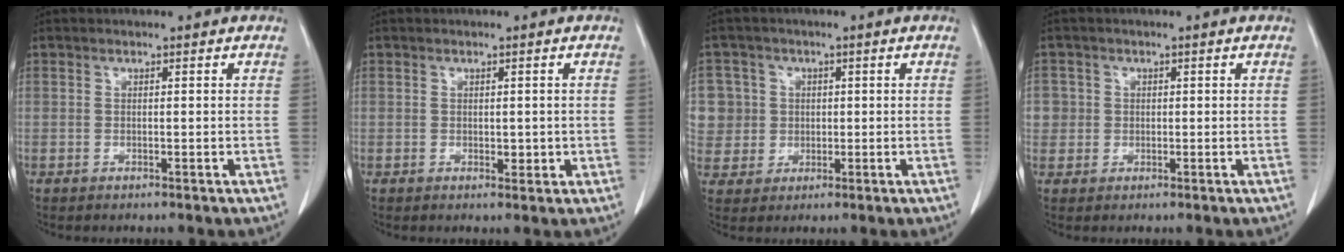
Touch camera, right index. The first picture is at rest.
{"total": 1.6, "force": [-0.1, 1.1, 1.1], "torque": [-0.013, -0.001, 0.003]}
{"total": 8.6, "force": [1.1, 8.6, 0.6], "torque": [-0.030, 0.036, 0.039]}
{"total": 2.7, "force": [0.1, 2.7, 0.0], "torque": [0.012, 0.007, 0.003]}